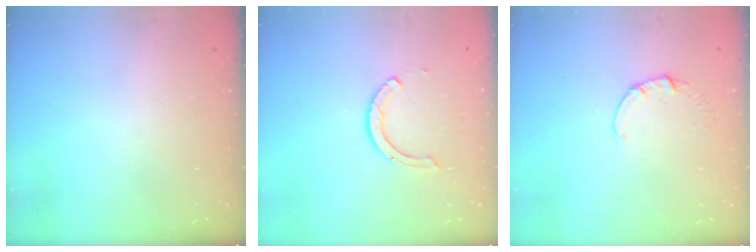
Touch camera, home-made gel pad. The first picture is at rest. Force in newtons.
{"total": 6.0, "press": 6.0, "slide": 0.5}
{"total": 0.5, "press": 0.5, "slide": 0.1}